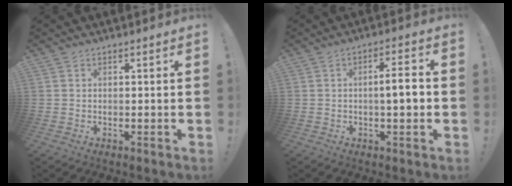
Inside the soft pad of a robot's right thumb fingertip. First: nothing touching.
{"total": 6.5, "force": [-0.6, 0.8, 6.4], "torque": [-0.103, 0.005, -0.017]}